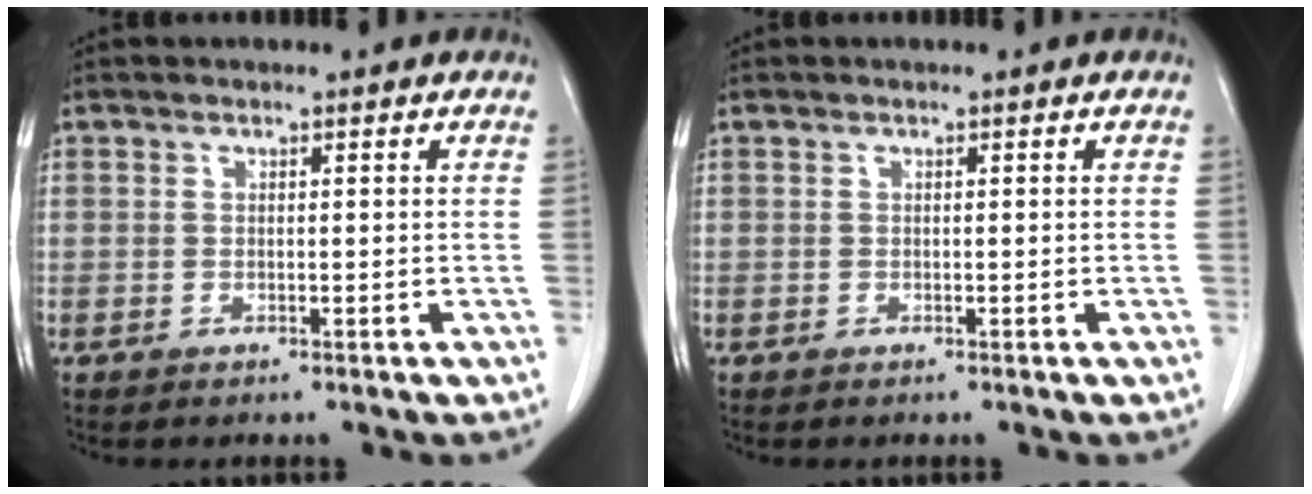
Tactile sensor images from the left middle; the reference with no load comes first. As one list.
[{"total": 0.0}]